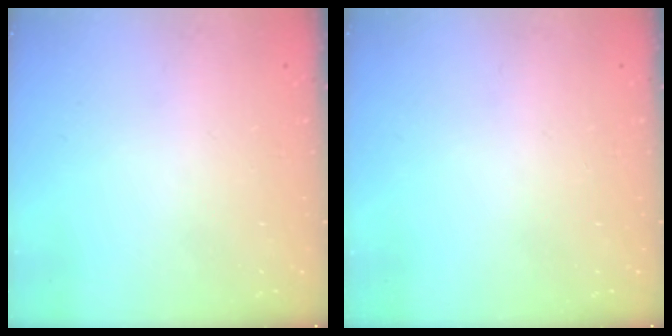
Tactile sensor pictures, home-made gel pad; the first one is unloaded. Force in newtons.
{"total": 0.0}